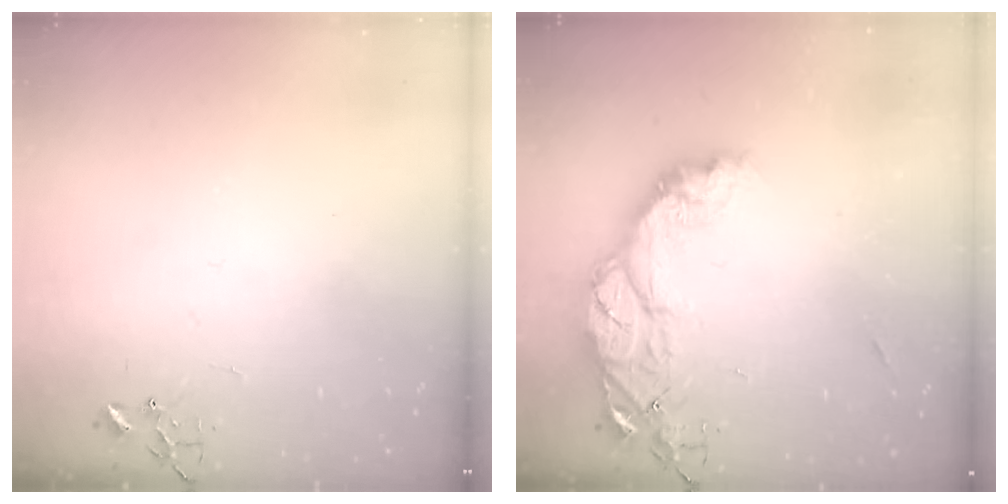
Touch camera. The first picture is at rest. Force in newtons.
{"total": 15.7, "press": 15.7, "slide": 1.4}